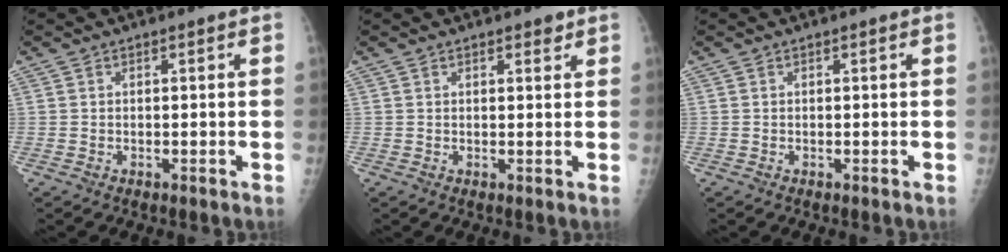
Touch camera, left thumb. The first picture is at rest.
{"total": 1.8, "force": [1.3, 0.8, 1.1], "torque": [-0.004, -0.006, 0.015]}
{"total": 0.0}